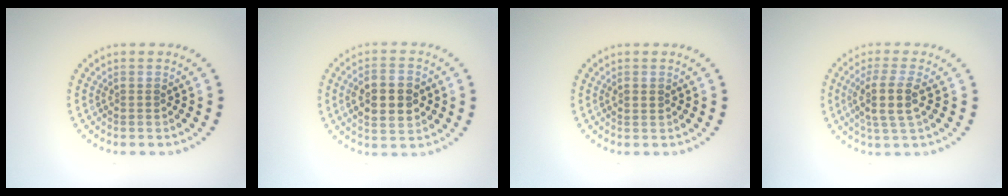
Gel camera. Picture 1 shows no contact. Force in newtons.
{"total": 5.1, "press": 5.1, "slide": 0.3}
{"total": 1.1, "press": 1.1, "slide": 0.1}
{"total": 3.4, "press": 2.9, "slide": 1.7}